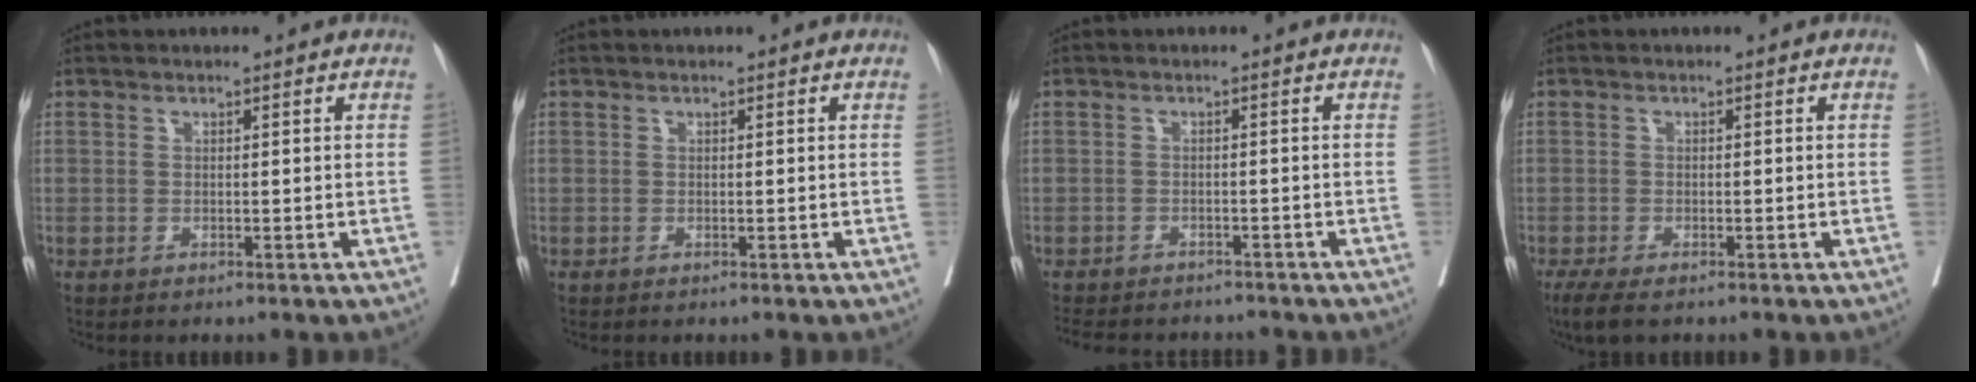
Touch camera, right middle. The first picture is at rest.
{"total": 0.0}
{"total": 10.7, "force": [-9.6, 3.4, 3.3], "torque": [-0.066, -0.002, -0.123]}
{"total": 4.1, "force": [-3.0, 1.2, 2.6], "torque": [-0.047, -0.012, -0.045]}